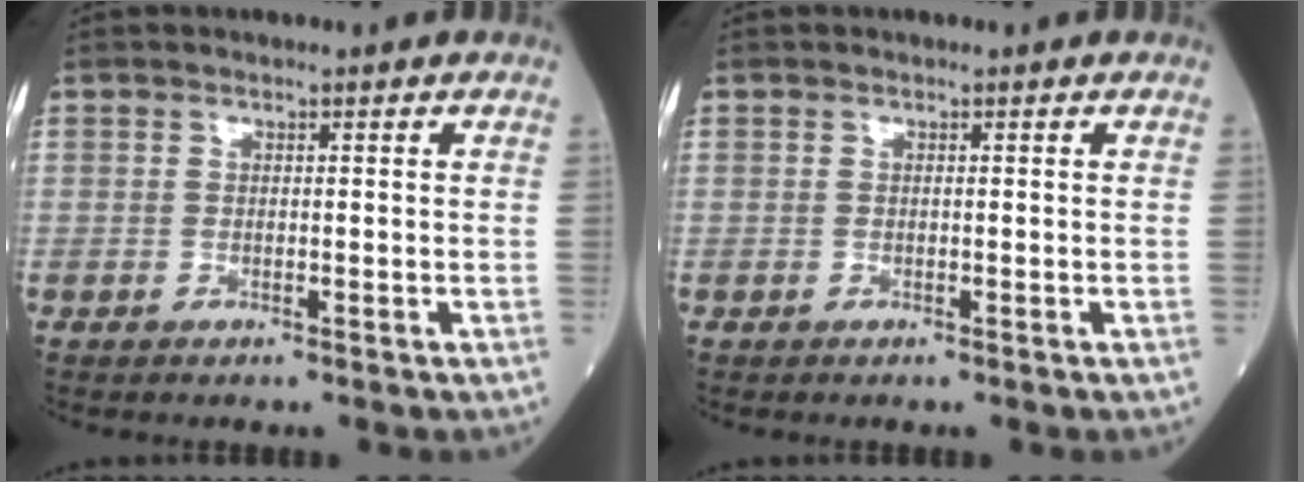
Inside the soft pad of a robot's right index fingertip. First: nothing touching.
{"total": 0.0}